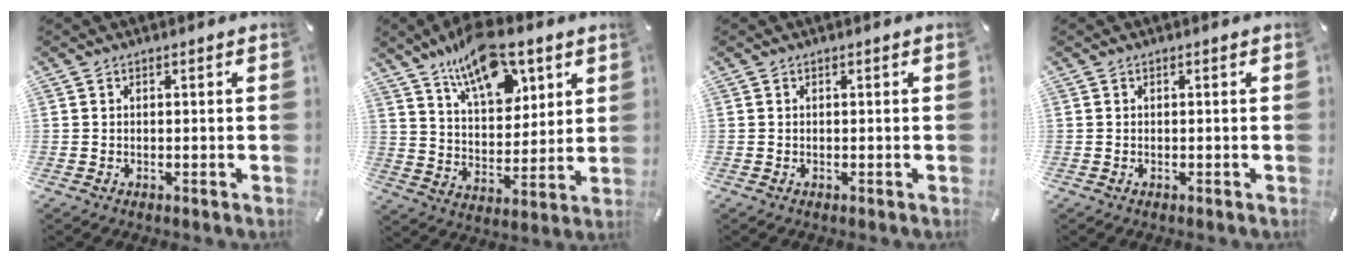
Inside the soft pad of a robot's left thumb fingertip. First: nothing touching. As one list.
[{"total": 15.8, "force": [10.3, 8.1, 8.7], "torque": [-0.144, -0.047, 0.182]}, {"total": 0.0}, {"total": 0.0}]